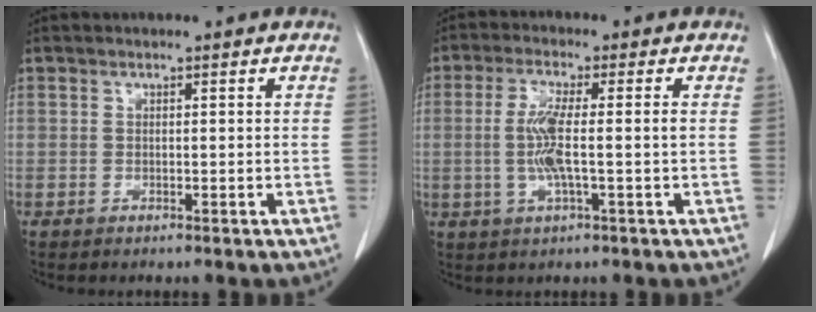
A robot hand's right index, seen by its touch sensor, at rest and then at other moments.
{"total": 6.1, "force": [-0.5, 0.3, 6.0], "torque": [-0.128, 0.001, -0.010]}